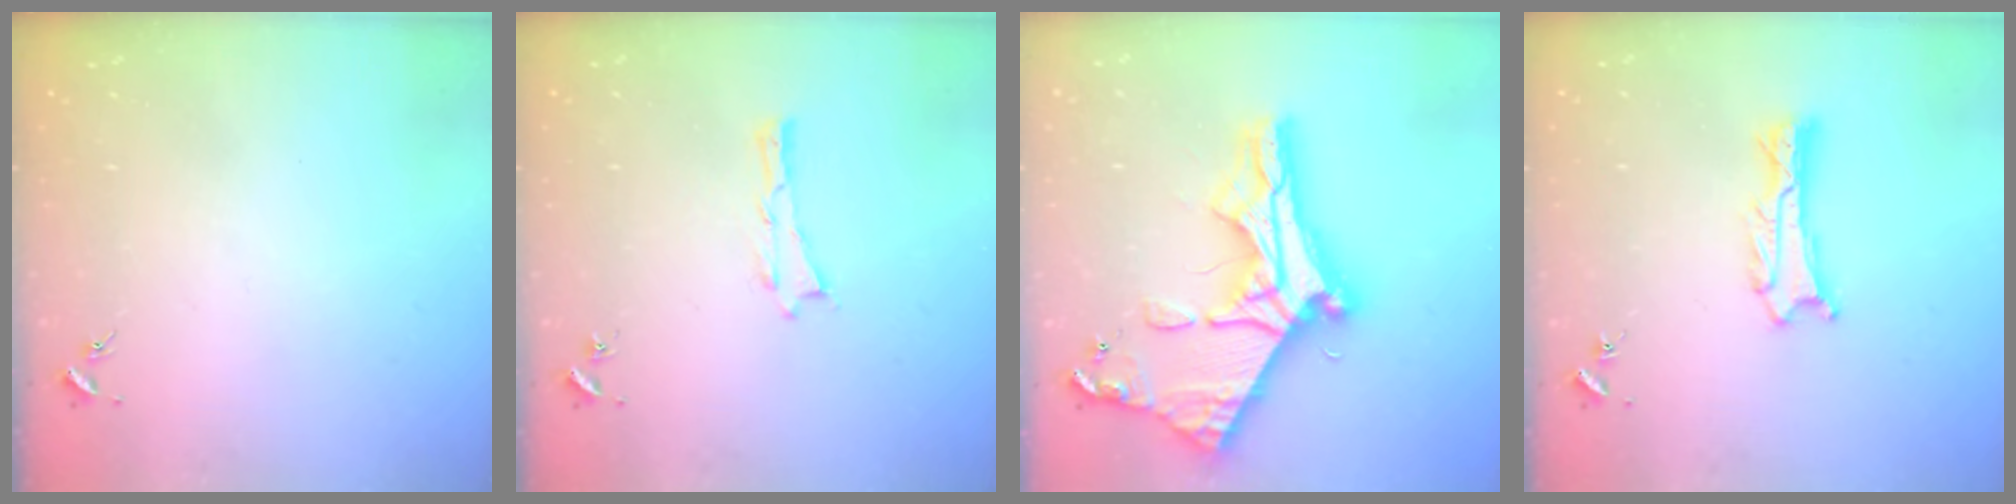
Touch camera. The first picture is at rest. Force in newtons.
{"total": 0.0}
{"total": 12.1, "press": 12.0, "slide": 1.4}
{"total": 0.9, "press": 0.9, "slide": 0.1}